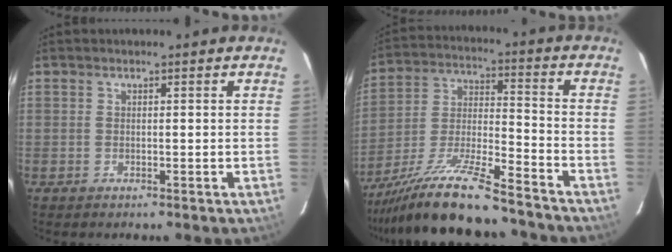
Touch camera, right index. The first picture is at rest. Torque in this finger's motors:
{"motor_torque": [1.05, -1.09, 0.72, 0.16]}